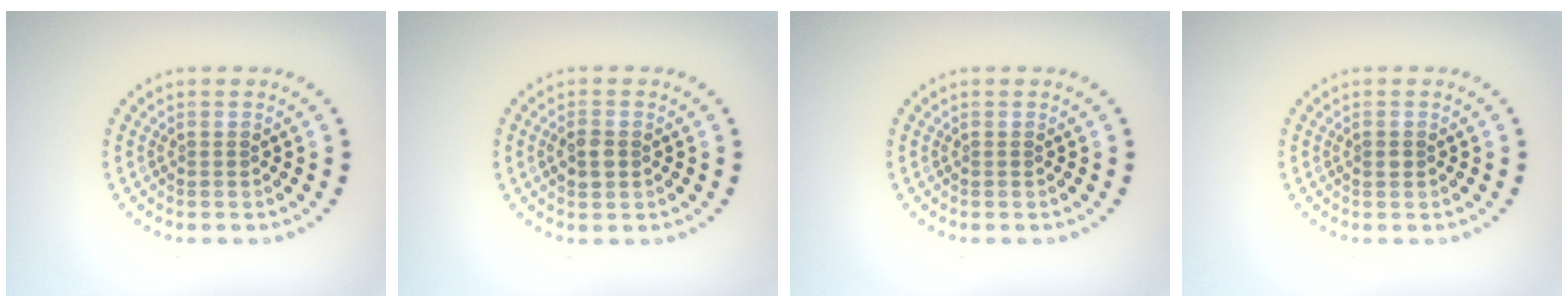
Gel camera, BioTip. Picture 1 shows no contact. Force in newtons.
{"total": 1.8, "press": 1.8, "slide": 0.1}
{"total": 0.0}
{"total": 0.9, "press": 0.9, "slide": 0.1}